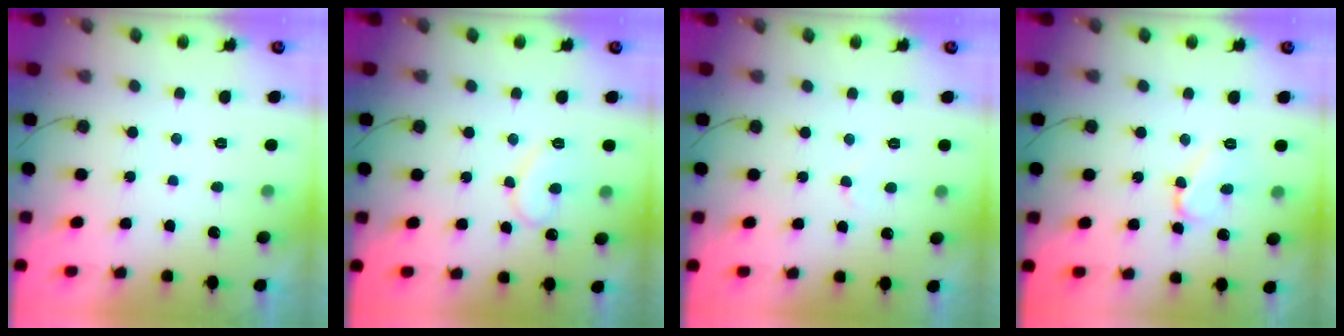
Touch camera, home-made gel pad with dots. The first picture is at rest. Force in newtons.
{"total": 9.9, "press": 9.9, "slide": 0.9}
{"total": 2.4, "press": 2.4, "slide": 0.2}
{"total": 8.0, "press": 7.9, "slide": 1.0}